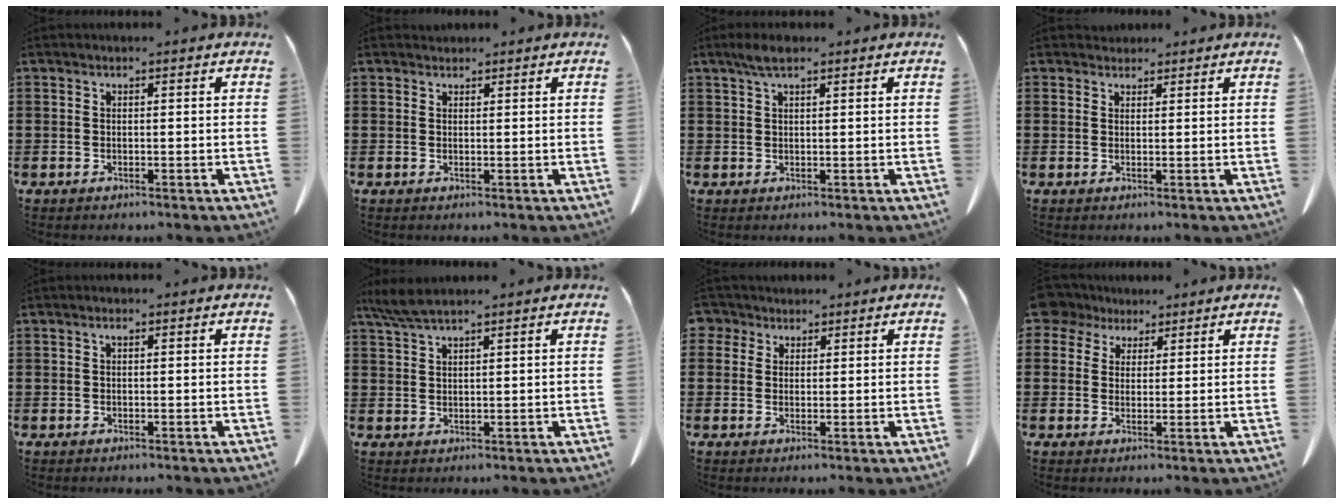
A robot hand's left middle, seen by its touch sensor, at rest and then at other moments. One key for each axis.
{"total": 1.0, "fx": 0.9, "fy": 0.5, "fz": -0.1, "tx": 0.000, "ty": 0.002, "tz": 0.018}
{"total": 2.6, "fx": 1.5, "fy": 0.7, "fz": 2.0, "tx": -0.042, "ty": 0.005, "tz": 0.026}
{"total": 1.7, "fx": 1.5, "fy": 0.9, "fz": 0.0, "tx": -0.004, "ty": 0.006, "tz": 0.030}
{"total": 0.6, "fx": 0.1, "fy": 0.2, "fz": 0.5, "tx": -0.013, "ty": 0.001, "tz": 0.002}
{"total": 3.3, "fx": 2.5, "fy": 0.3, "fz": 2.1, "tx": -0.047, "ty": 0.001, "tz": 0.048}
{"total": 2.7, "fx": 1.6, "fy": 2.1, "fz": 0.5, "tx": -0.014, "ty": 0.008, "tz": 0.028}
{"total": 5.0, "fx": 3.5, "fy": 3.3, "fz": 1.4, "tx": -0.039, "ty": 0.006, "tz": 0.064}